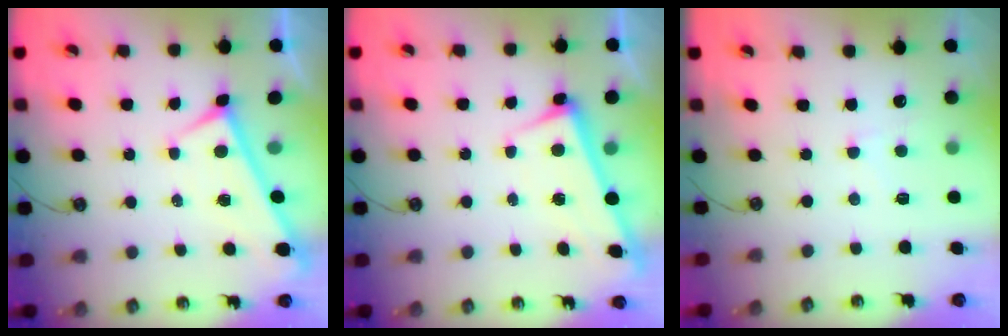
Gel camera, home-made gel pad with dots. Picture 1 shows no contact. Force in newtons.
{"total": 2.9, "press": 2.9, "slide": 0.4}
{"total": 2.4, "press": 2.2, "slide": 1.0}